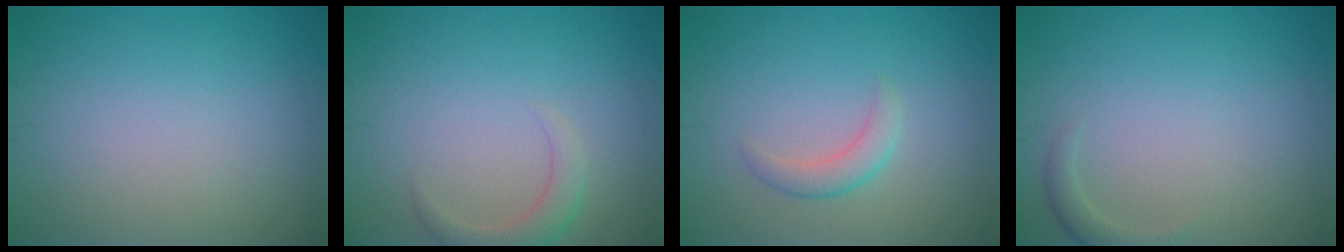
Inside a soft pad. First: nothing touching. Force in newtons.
{"total": 2.2, "press": 2.2, "slide": 0.2}
{"total": 1.9, "press": 1.9, "slide": 0.1}
{"total": 1.2, "press": 1.2, "slide": 0.1}